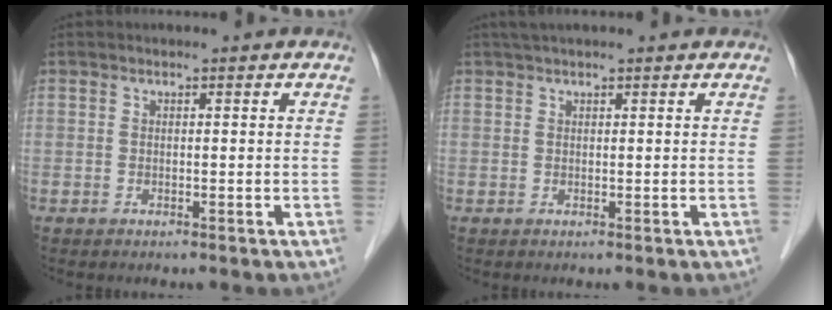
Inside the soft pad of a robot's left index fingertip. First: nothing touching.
{"total": 3.8, "force": [3.2, 0.3, 2.0], "torque": [-0.028, 0.037, 0.050]}